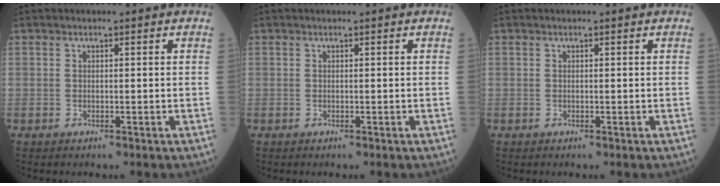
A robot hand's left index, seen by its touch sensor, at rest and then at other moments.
{"total": 0.0}
{"total": 0.0}